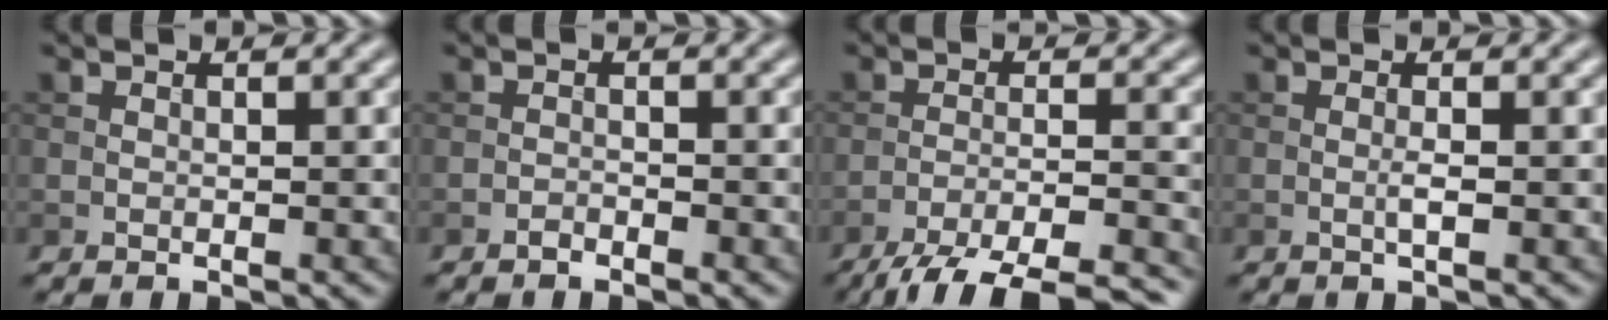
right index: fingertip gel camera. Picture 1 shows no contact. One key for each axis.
{"total": 0.8, "fx": -0.7, "fy": 0.2, "fz": 0.3, "tx": -0.003, "ty": 0.002, "tz": -0.015}
{"total": 9.9, "fx": -8.3, "fy": 2.0, "fz": 4.9, "tx": -0.073, "ty": -0.016, "tz": -0.124}
{"total": 1.0, "fx": -0.2, "fy": 0.1, "fz": 1.0, "tx": -0.019, "ty": 0.000, "tz": -0.006}